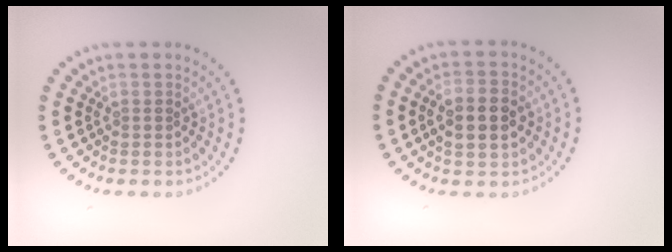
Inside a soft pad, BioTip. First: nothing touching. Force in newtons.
{"total": 3.9, "press": 3.9, "slide": 0.3}